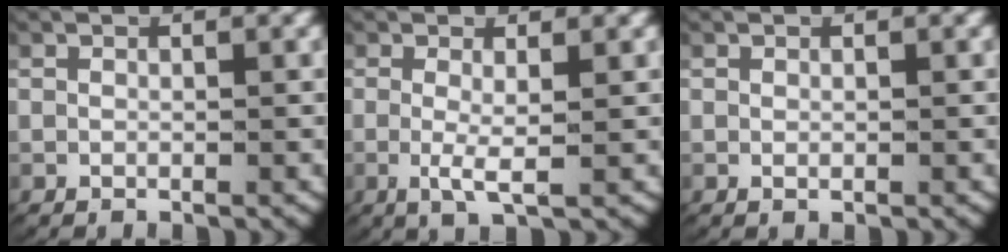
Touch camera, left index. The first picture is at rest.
{"total": 2.5, "force": [-0.2, 0.4, 2.5], "torque": [-0.063, -0.020, 0.004]}
{"total": 0.0}